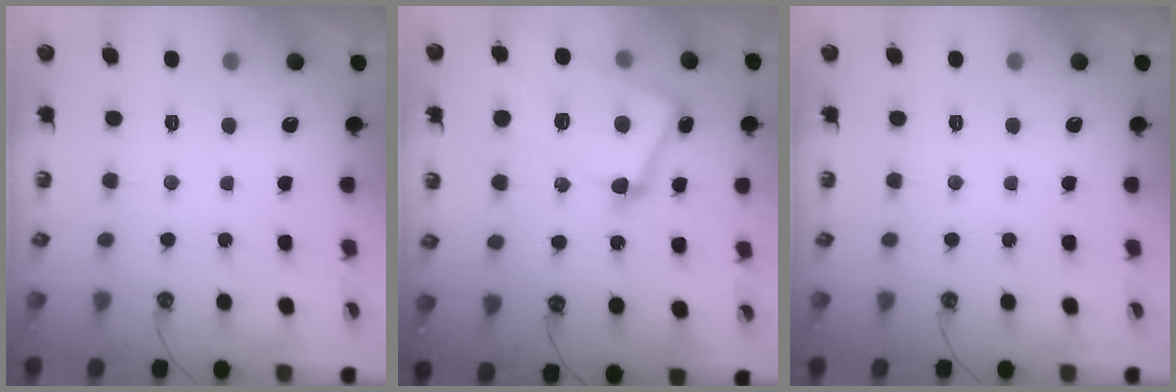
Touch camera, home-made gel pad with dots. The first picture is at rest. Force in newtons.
{"total": 14.1, "press": 13.9, "slide": 2.2}
{"total": 0.0}